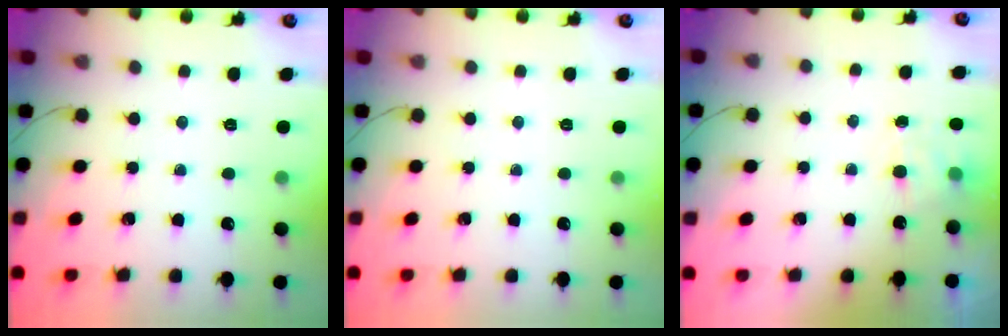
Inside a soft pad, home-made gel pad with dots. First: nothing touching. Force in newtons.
{"total": 0.0}
{"total": 4.9, "press": 4.8, "slide": 1.0}